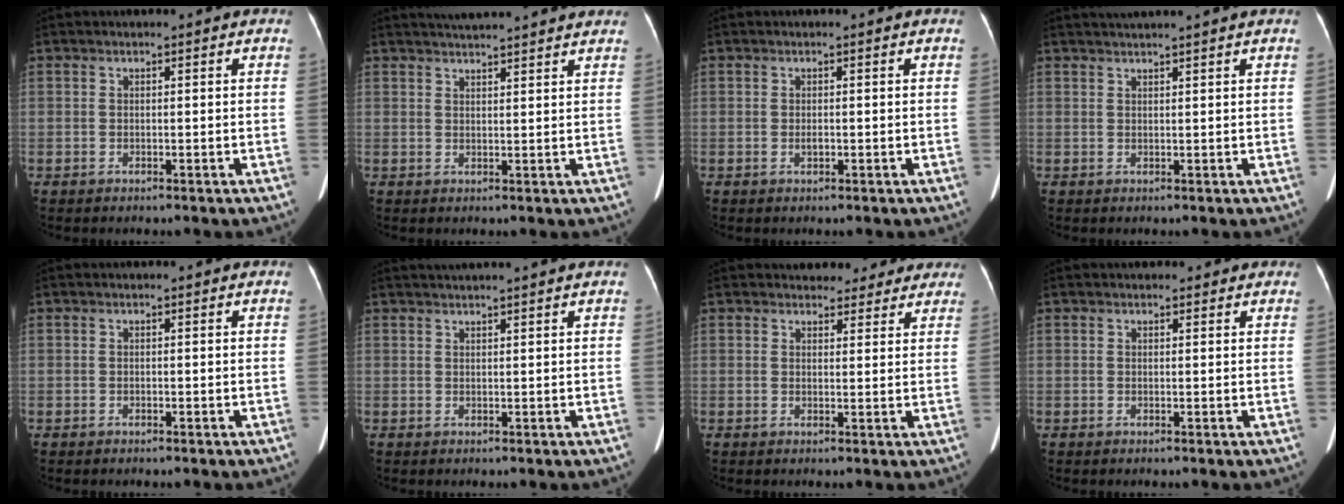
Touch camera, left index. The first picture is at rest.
{"total": 10.3, "force": [9.5, 0.2, 3.9], "torque": [-0.060, 0.029, 0.118]}
{"total": 0.7, "force": [-0.2, 0.3, 0.6], "torque": [-0.013, 0.000, -0.003]}
{"total": 3.9, "force": [3.4, -1.1, 1.7], "torque": [-0.019, 0.024, 0.054]}
{"total": 0.0}
{"total": 4.6, "force": [4.0, -1.0, 2.0], "torque": [-0.024, 0.027, 0.057]}
{"total": 7.5, "force": [6.7, 3.3, 1.1], "torque": [0.014, 0.007, 0.064]}
{"total": 1.6, "force": [1.3, 1.0, 0.3], "torque": [0.001, 0.010, 0.008]}